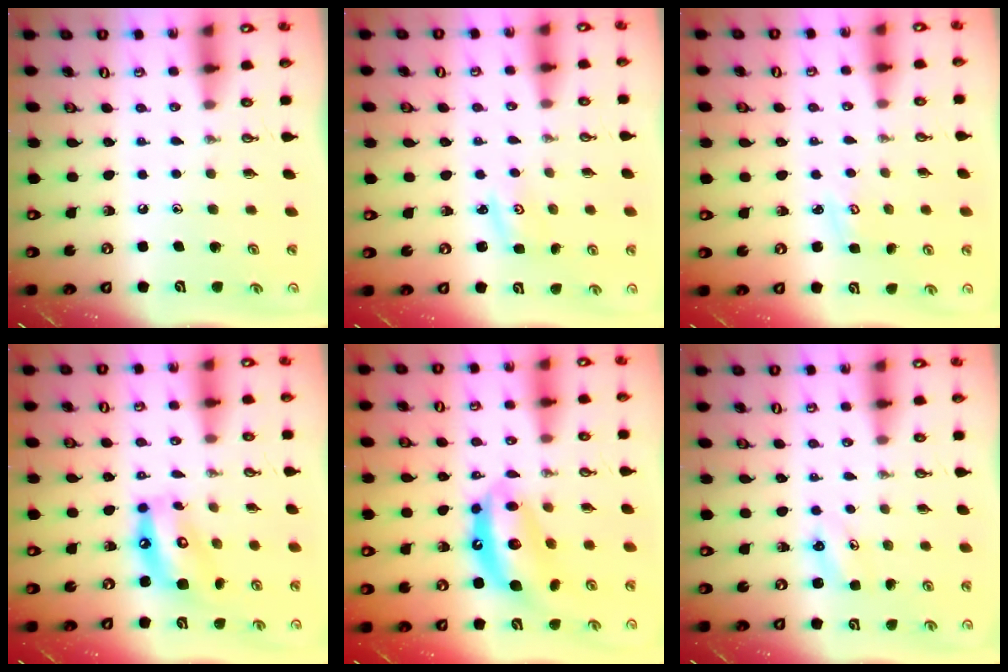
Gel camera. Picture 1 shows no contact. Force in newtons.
{"total": 2.1, "press": 2.1, "slide": 0.3}
{"total": 3.0, "press": 3.0, "slide": 0.3}
{"total": 12.2, "press": 12.1, "slide": 1.3}
{"total": 11.7, "press": 11.7, "slide": 0.9}
{"total": 3.7, "press": 3.6, "slide": 0.3}